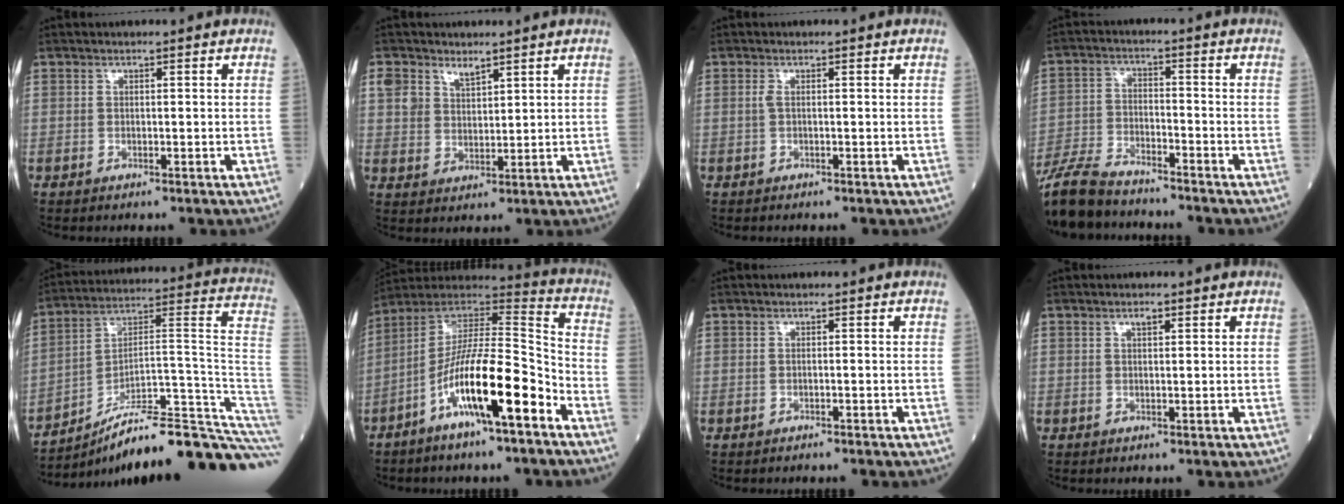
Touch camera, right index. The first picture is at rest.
{"total": 4.8, "force": [3.2, 3.1, 1.9], "torque": [-0.033, 0.006, 0.066]}
{"total": 0.7, "force": [0.1, 0.1, 0.7], "torque": [-0.020, -0.001, 0.000]}
{"total": 11.8, "force": [-10.5, 2.4, 4.8], "torque": [-0.097, -0.023, -0.189]}
{"total": 25.1, "force": [-19.7, 0.8, 15.5], "torque": [-0.123, 0.052, -0.292]}
{"total": 16.6, "force": [-7.9, 2.2, 14.4], "torque": [-0.260, 0.001, -0.138]}
{"total": 1.2, "force": [-1.0, 0.1, 0.5], "torque": [-0.010, -0.001, -0.013]}
{"total": 1.1, "force": [0.7, 0.4, 0.8], "torque": [-0.014, -0.001, 0.011]}